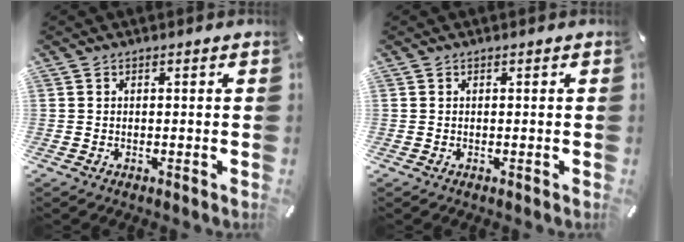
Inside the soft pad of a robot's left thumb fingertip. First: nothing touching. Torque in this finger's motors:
{"motor_torque": [0.00, 0.00, 0.00, 0.00, 0.00]}